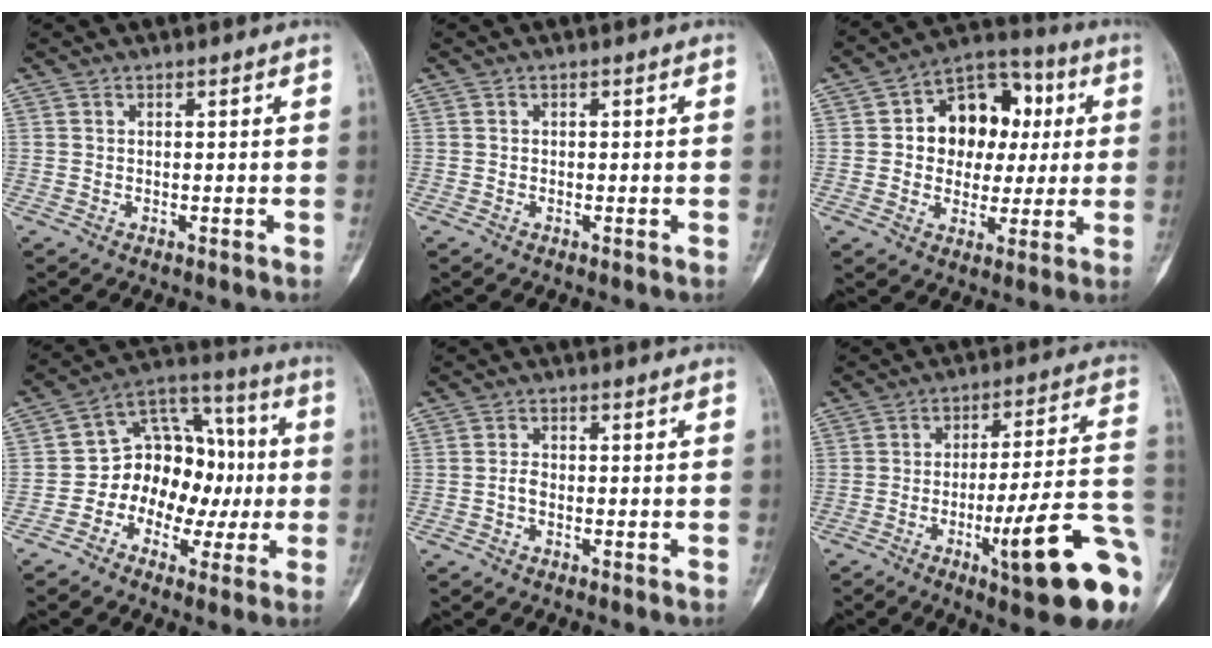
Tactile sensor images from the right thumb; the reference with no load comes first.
{"total": 0.0}
{"total": 15.1, "force": [2.4, 11.4, 9.6], "torque": [-0.080, 0.019, 0.031]}
{"total": 14.9, "force": [-2.0, 11.5, 9.3], "torque": [-0.084, 0.048, -0.043]}
{"total": 1.5, "force": [-0.6, 0.9, 1.1], "torque": [-0.019, 0.005, -0.014]}
{"total": 20.1, "force": [-7.5, 3.0, 18.4], "torque": [-0.219, 0.025, -0.104]}